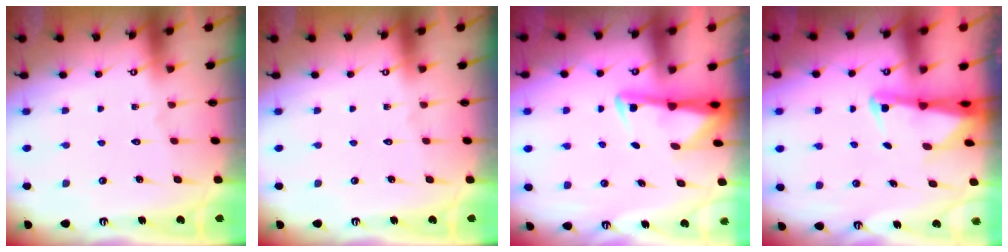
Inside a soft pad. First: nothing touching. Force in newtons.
{"total": 0.0}
{"total": 3.0, "press": 2.9, "slide": 0.6}
{"total": 2.7, "press": 2.7, "slide": 0.4}